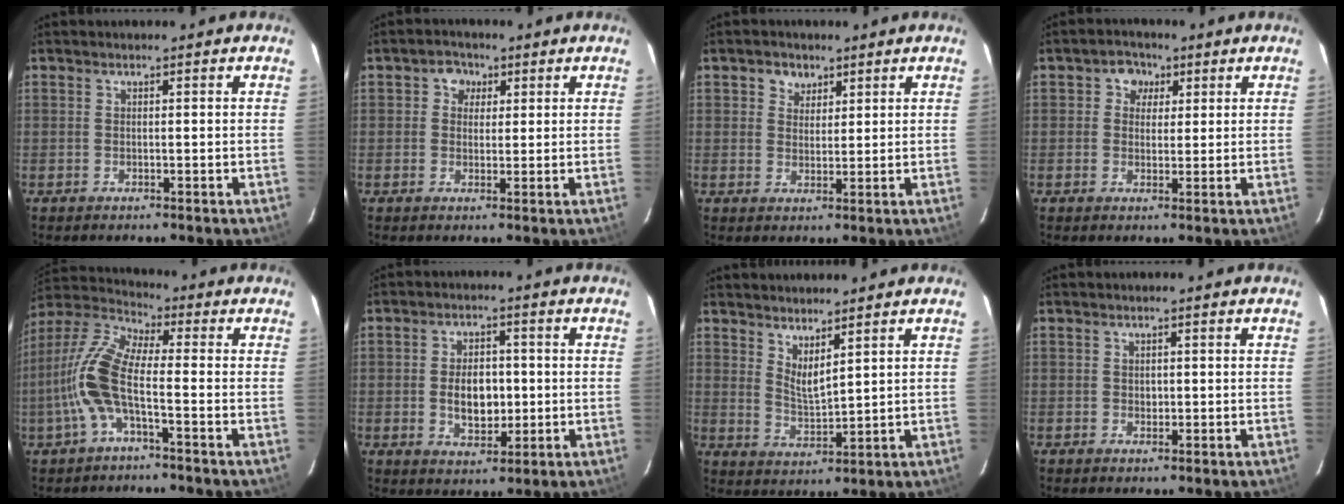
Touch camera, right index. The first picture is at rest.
{"total": 3.5, "force": [0.9, 3.2, 0.8], "torque": [-0.007, 0.013, 0.011]}
{"total": 3.4, "force": [1.8, 2.8, 0.7], "torque": [-0.002, 0.009, 0.032]}
{"total": 4.0, "force": [1.2, 3.7, 0.9], "torque": [-0.007, 0.012, 0.013]}
{"total": 11.2, "force": [-3.1, 2.9, 10.3], "torque": [-0.233, 0.008, -0.065]}
{"total": 7.5, "force": [-0.6, 4.6, 5.8], "torque": [-0.108, 0.005, -0.004]}
{"total": 4.7, "force": [3.7, 0.9, 2.9], "torque": [-0.050, -0.013, 0.066]}
{"total": 1.1, "force": [0.0, 1.0, 0.3], "torque": [-0.001, 0.002, 0.001]}